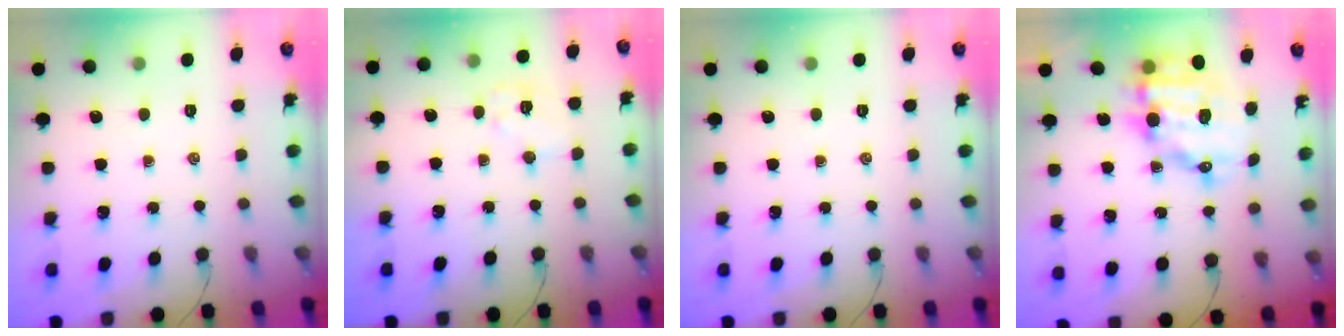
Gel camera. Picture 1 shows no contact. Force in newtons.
{"total": 7.4, "press": 7.3, "slide": 1.2}
{"total": 0.0}
{"total": 13.4, "press": 13.1, "slide": 3.0}